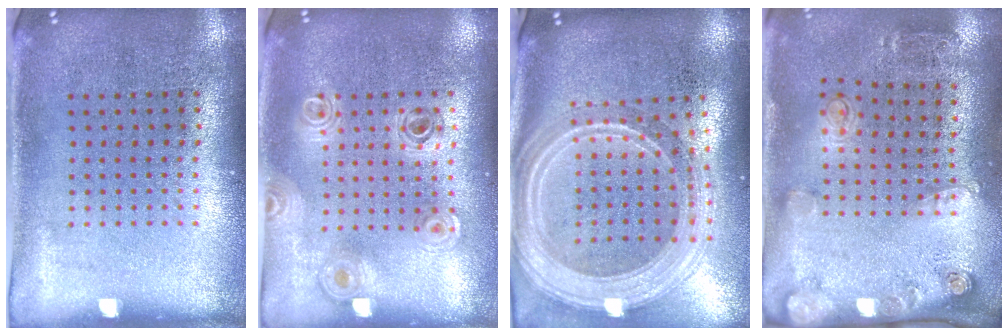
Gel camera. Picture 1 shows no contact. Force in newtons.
{"total": 0.9, "press": 0.9, "slide": 0.1}
{"total": 2.9, "press": 2.4, "slide": 1.7}
{"total": 2.1, "press": 1.3, "slide": 1.6}